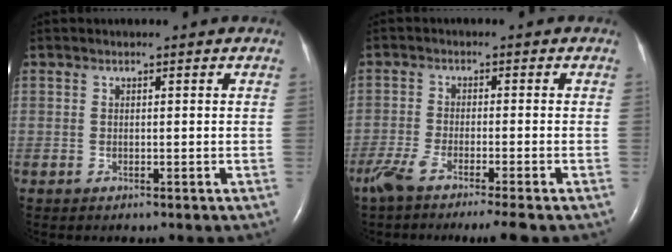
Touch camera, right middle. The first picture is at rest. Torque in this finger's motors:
{"motor_torque": [0.88, -0.77, 0.10, 0.06]}